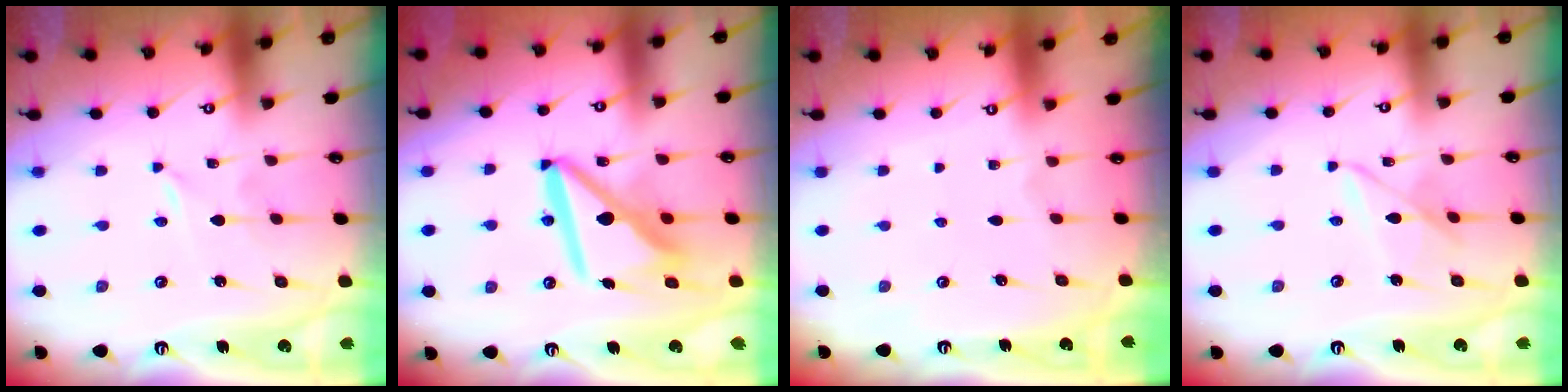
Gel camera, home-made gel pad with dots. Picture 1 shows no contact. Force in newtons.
{"total": 13.2, "press": 13.1, "slide": 1.7}
{"total": 0.0}
{"total": 6.0, "press": 5.9, "slide": 0.4}